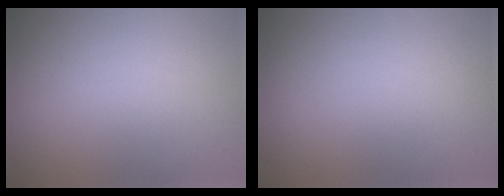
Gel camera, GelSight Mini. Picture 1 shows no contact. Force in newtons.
{"total": 0.0}